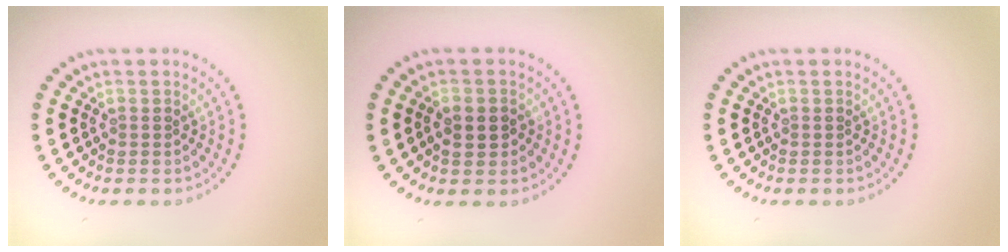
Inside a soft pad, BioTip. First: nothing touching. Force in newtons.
{"total": 2.0, "press": 2.0, "slide": 0.2}
{"total": 0.0}